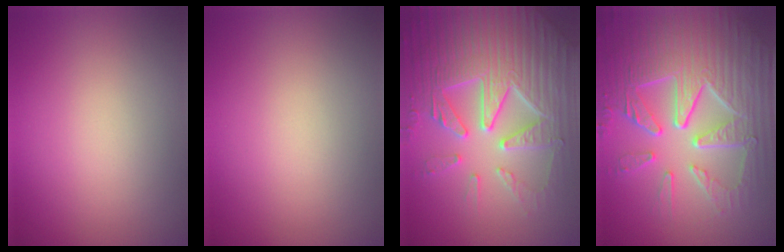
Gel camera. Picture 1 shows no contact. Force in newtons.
{"total": 0.0}
{"total": 7.6, "press": 7.5, "slide": 1.5}
{"total": 9.7, "press": 6.5, "slide": 7.2}